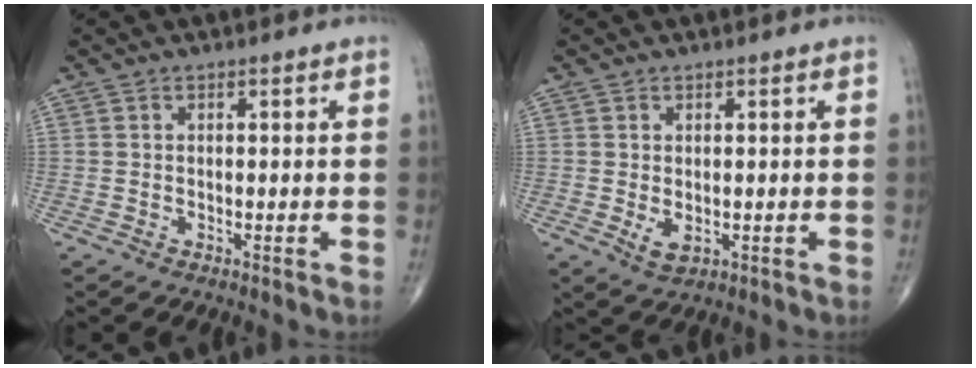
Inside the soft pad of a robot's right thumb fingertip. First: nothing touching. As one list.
[{"total": 2.8, "force": [-0.3, 1.6, 2.2], "torque": [-0.032, -0.006, 0.004]}]